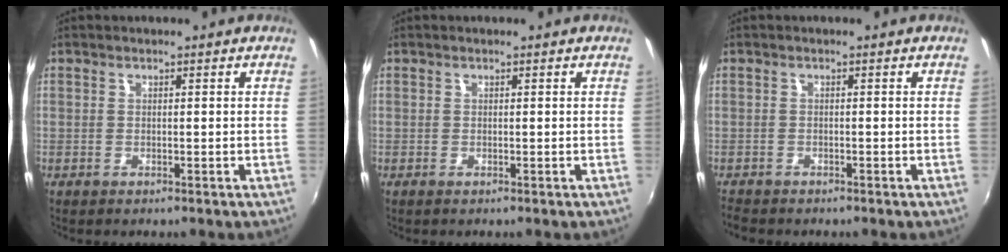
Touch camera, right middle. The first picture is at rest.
{"total": 0.0}
{"total": 2.6, "force": [-2.5, 0.8, 0.5], "torque": [-0.021, -0.012, -0.046]}